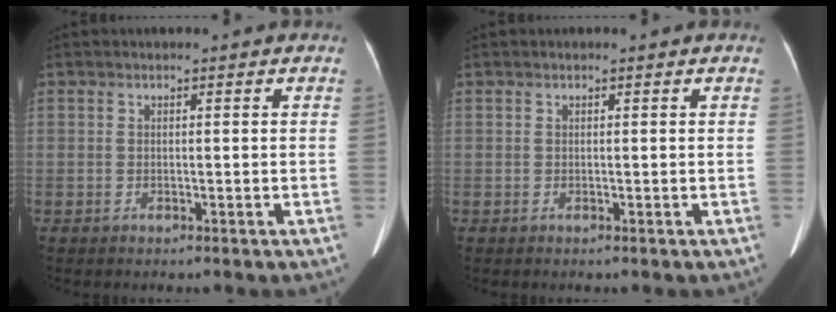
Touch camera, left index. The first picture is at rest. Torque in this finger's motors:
{"motor_torque": [-0.02, 0.11, 0.03, 0.01]}